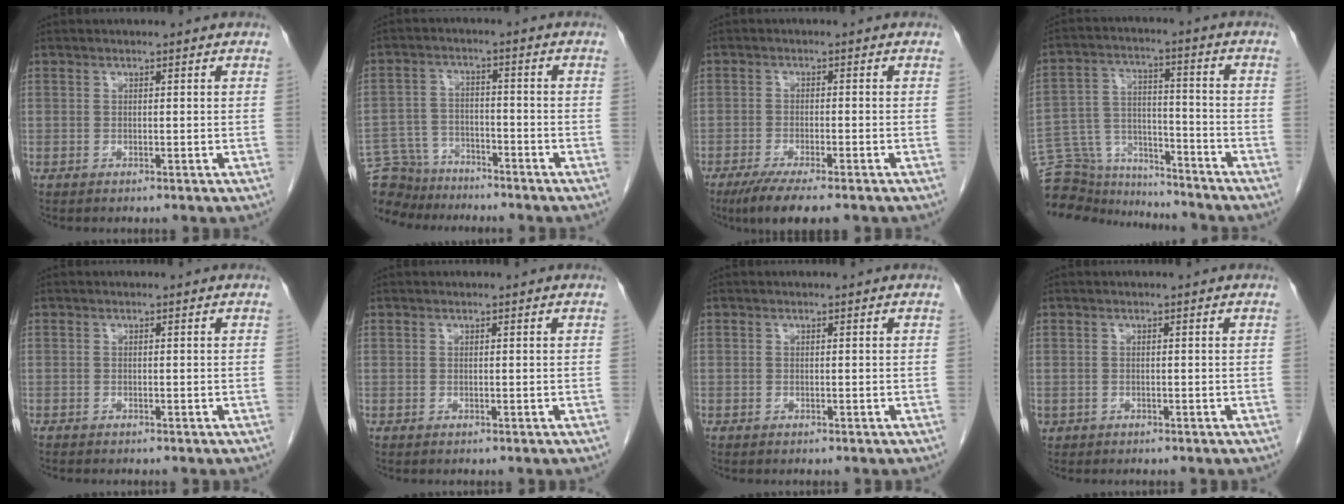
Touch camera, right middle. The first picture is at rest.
{"total": 10.7, "force": [-9.7, 4.3, 1.0], "torque": [-0.032, 0.018, -0.163]}
{"total": 7.1, "force": [-5.2, 0.9, 4.7], "torque": [-0.077, -0.018, -0.081]}
{"total": 14.5, "force": [-13.7, 3.7, 3.0], "torque": [-0.058, 0.043, -0.223]}
{"total": 0.6, "force": [-0.6, 0.1, 0.2], "torque": [-0.008, -0.001, -0.014]}
{"total": 0.0}
{"total": 0.0}
{"total": 0.9, "force": [-0.5, 0.7, 0.1], "torque": [-0.012, 0.003, -0.005]}